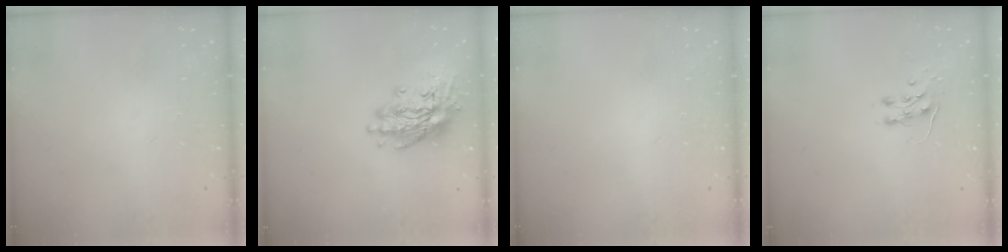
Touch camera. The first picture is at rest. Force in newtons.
{"total": 16.4, "press": 16.2, "slide": 2.5}
{"total": 0.0}
{"total": 7.4, "press": 7.4, "slide": 0.7}